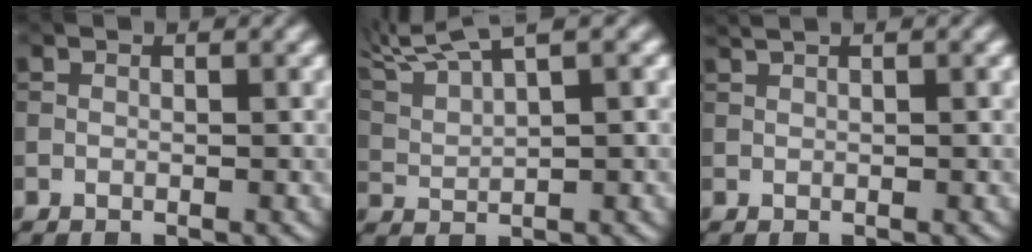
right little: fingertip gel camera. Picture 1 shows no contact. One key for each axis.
{"total": 6.2, "fx": 4.9, "fy": 1.0, "fz": 3.6, "tx": -0.086, "ty": 0.022, "tz": 0.088}
{"total": 1.5, "fx": 1.1, "fy": 0.4, "fz": 0.9, "tx": -0.015, "ty": 0.005, "tz": 0.012}